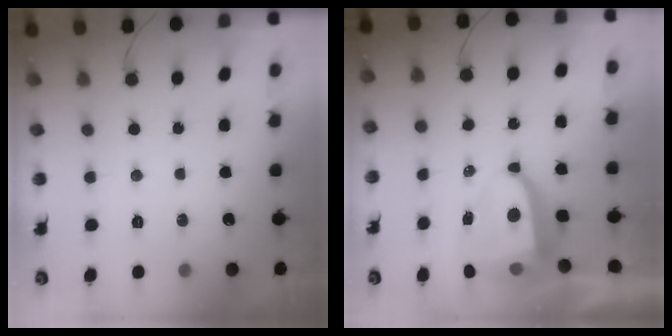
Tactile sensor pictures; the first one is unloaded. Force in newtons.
{"total": 6.5, "press": 6.5, "slide": 0.6}